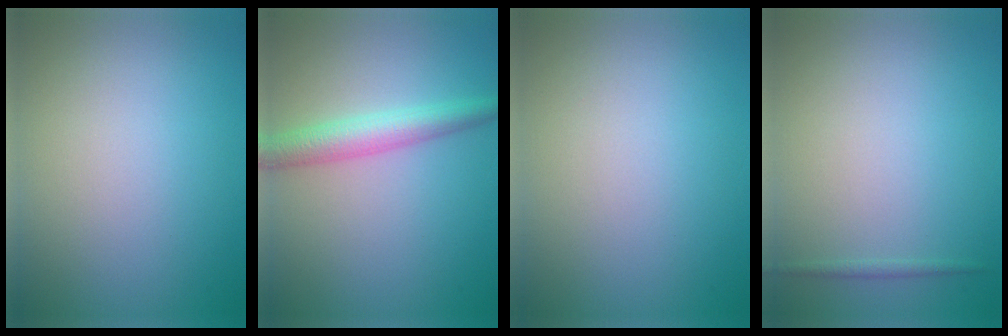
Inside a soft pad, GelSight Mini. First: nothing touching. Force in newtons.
{"total": 3.6, "press": 3.6, "slide": 0.1}
{"total": 0.0}
{"total": 0.5, "press": 0.5, "slide": 0.1}